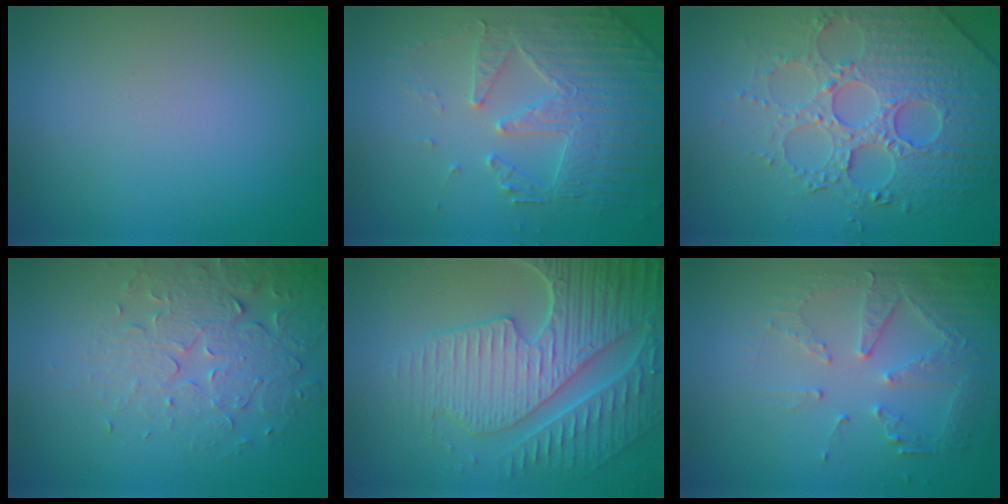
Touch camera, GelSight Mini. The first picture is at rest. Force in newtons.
{"total": 4.4, "press": 4.2, "slide": 1.3}
{"total": 5.8, "press": 5.3, "slide": 2.4}
{"total": 3.9, "press": 3.6, "slide": 1.4}
{"total": 7.8, "press": 6.0, "slide": 5.0}
{"total": 5.3, "press": 3.6, "slide": 3.8}